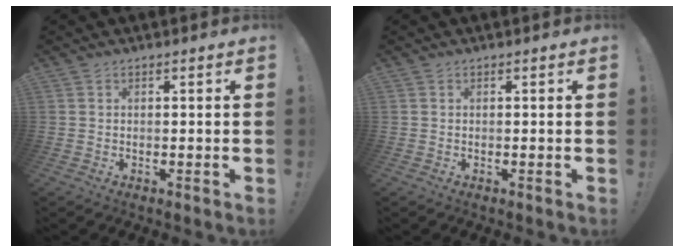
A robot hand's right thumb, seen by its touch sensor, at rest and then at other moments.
{"total": 0.0}